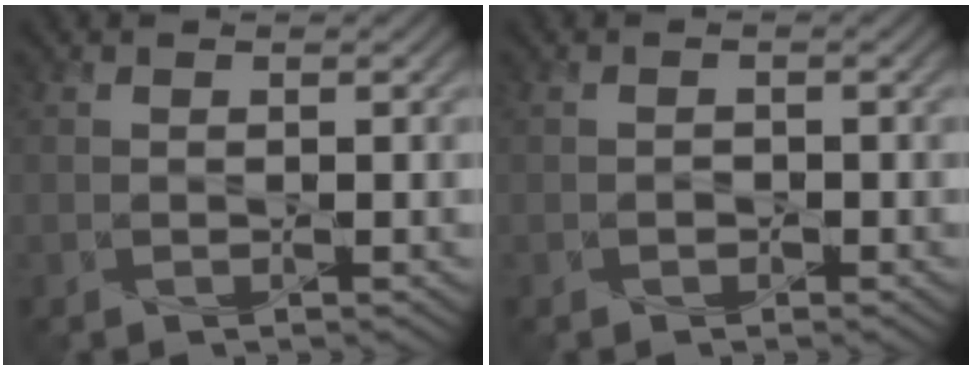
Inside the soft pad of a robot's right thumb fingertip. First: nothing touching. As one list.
[{"total": 0.9, "force": [-0.6, 0.6, 0.1], "torque": [-0.001, -0.003, -0.009]}]